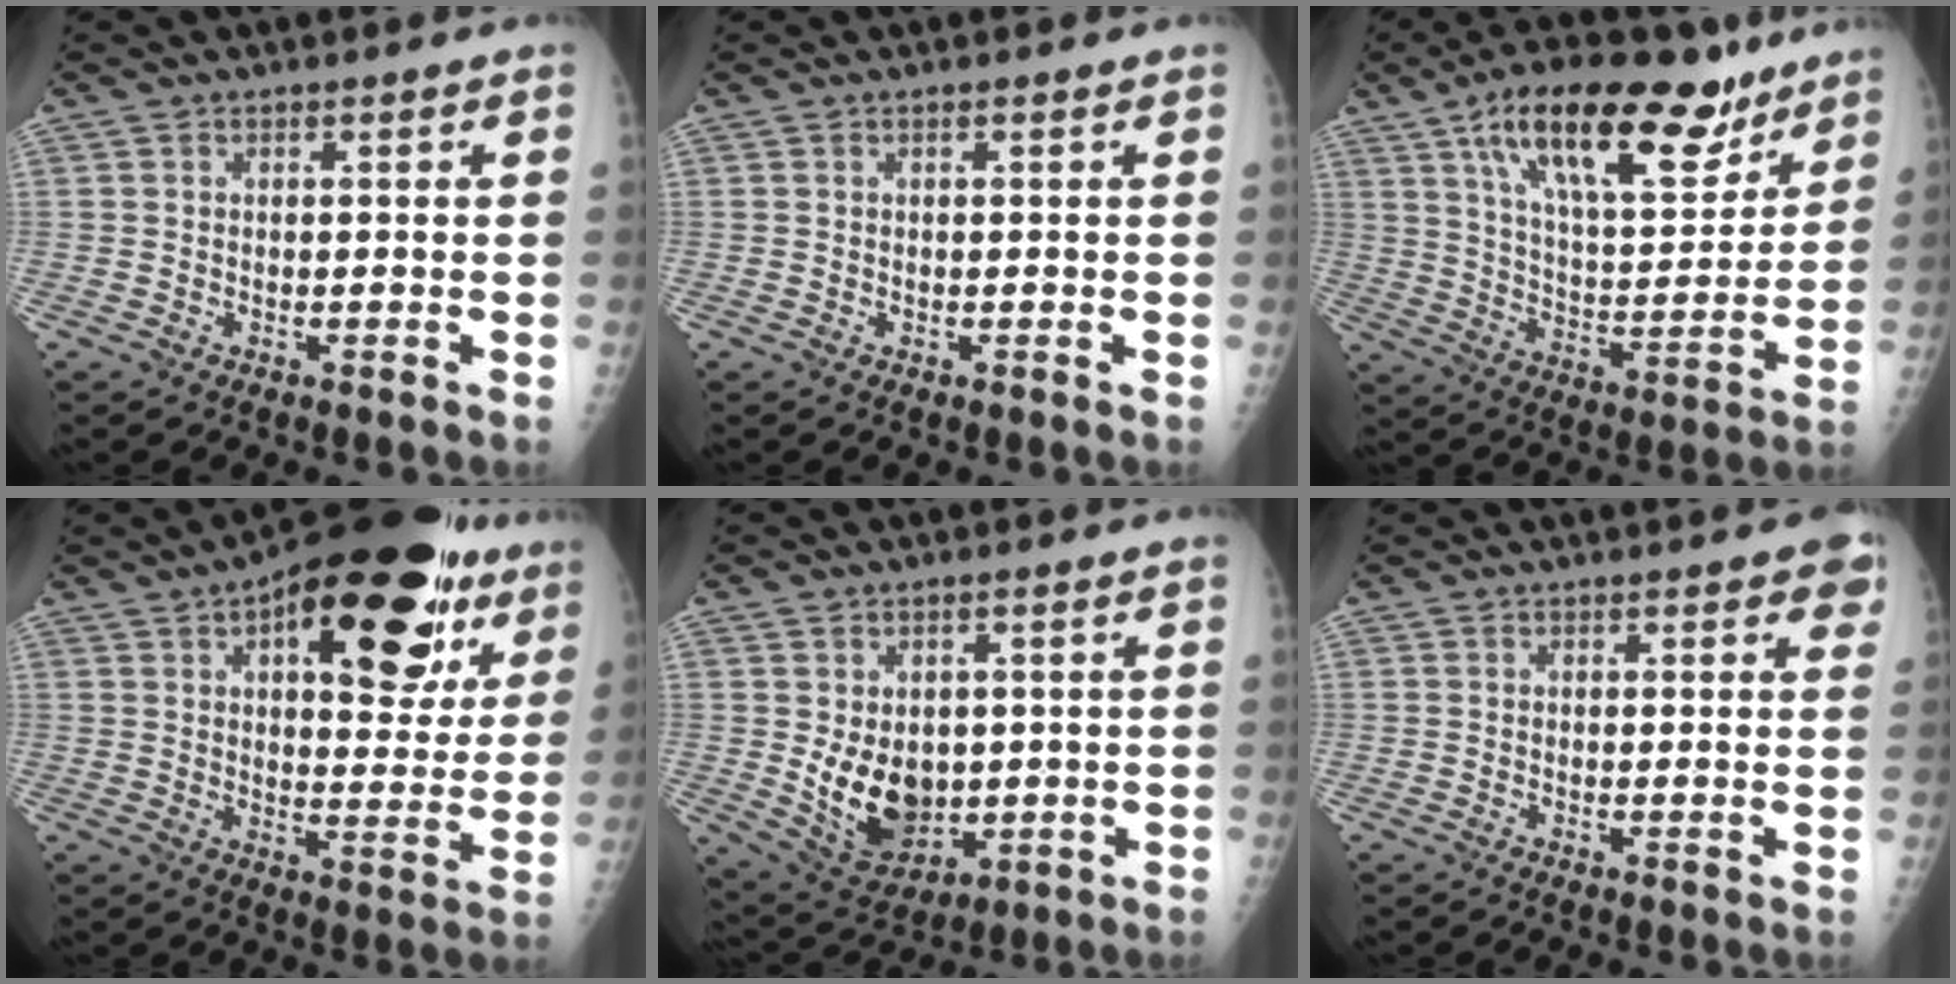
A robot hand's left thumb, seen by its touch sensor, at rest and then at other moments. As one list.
[{"total": 0.0}, {"total": 22.9, "force": [14.1, 9.1, 15.5], "torque": [-0.213, -0.049, 0.236]}, {"total": 26.0, "force": [12.5, 11.3, 19.8], "torque": [-0.238, -0.008, 0.174]}, {"total": 10.7, "force": [0.0, 7.8, 7.4], "torque": [-0.087, -0.021, 0.026]}, {"total": 4.2, "force": [2.2, 1.5, 3.2], "torque": [-0.018, -0.003, 0.019]}]